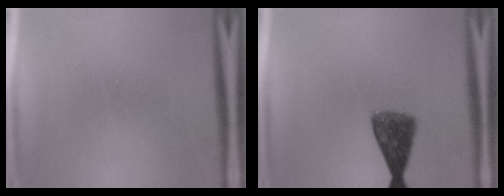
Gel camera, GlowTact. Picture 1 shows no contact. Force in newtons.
{"total": 6.3}